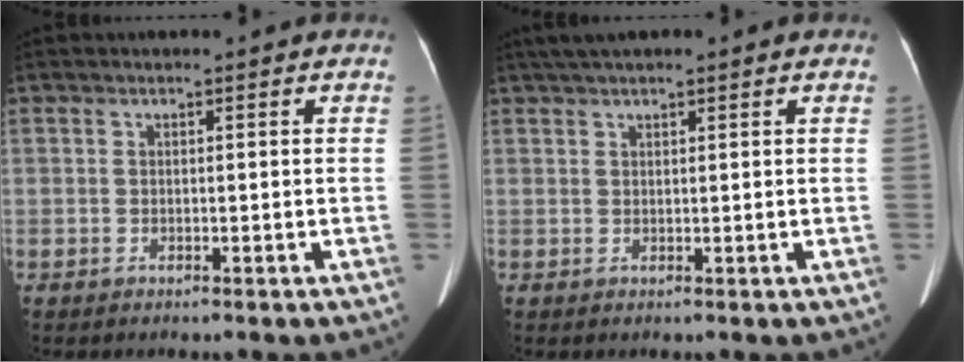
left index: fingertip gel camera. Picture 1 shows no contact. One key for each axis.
{"total": 4.7, "fx": 3.6, "fy": 0.8, "fz": 2.9, "tx": -0.049, "ty": 0.033, "tz": 0.061}